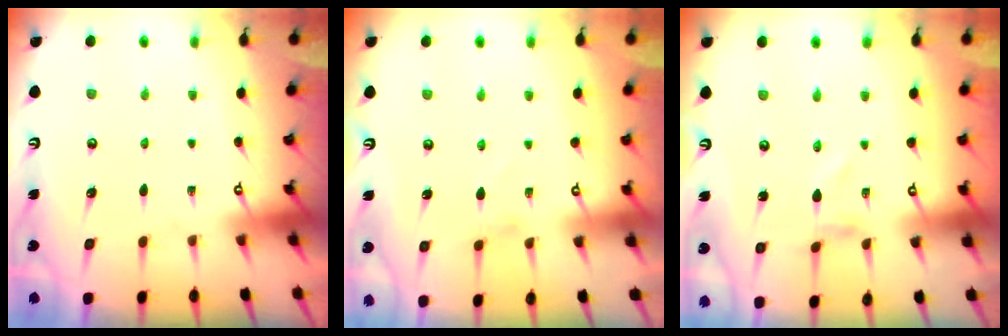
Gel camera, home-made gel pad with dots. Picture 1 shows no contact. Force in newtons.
{"total": 1.0, "press": 1.0, "slide": 0.3}
{"total": 1.0, "press": 1.0, "slide": 0.0}